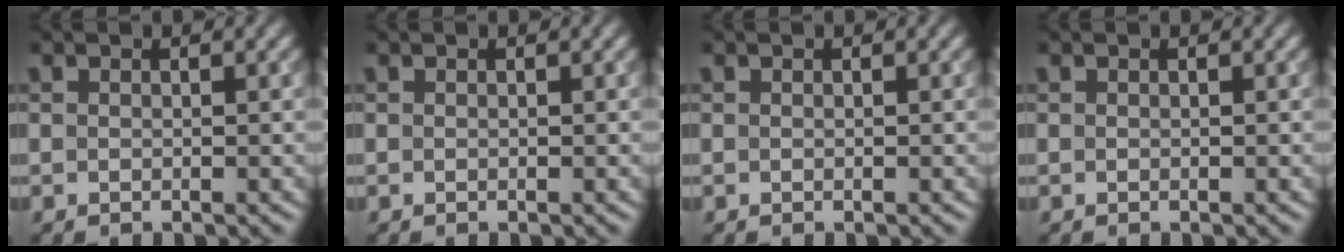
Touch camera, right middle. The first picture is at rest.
{"total": 0.0}
{"total": 0.0}
{"total": 0.0}